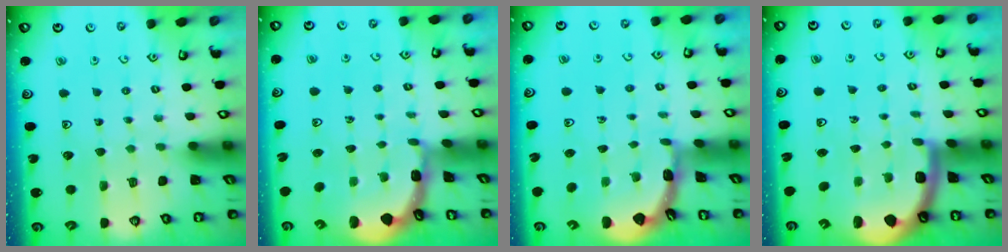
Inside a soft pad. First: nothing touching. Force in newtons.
{"total": 1.0, "press": 1.0, "slide": 0.2}
{"total": 1.8, "press": 1.8, "slide": 0.2}
{"total": 3.4, "press": 3.4, "slide": 0.4}